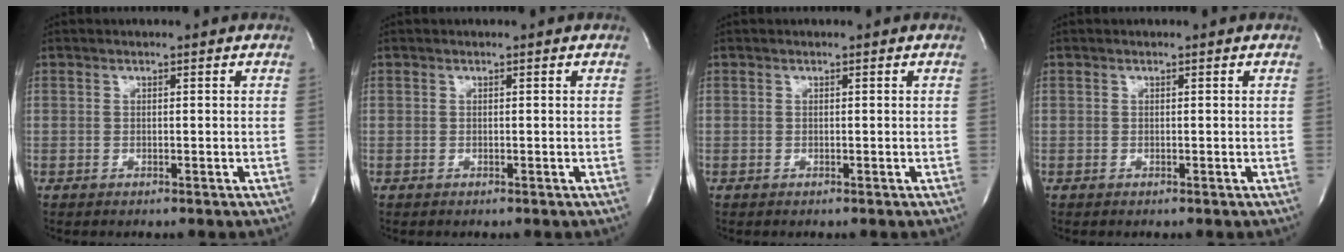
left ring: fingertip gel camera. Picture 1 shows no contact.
{"total": 0.0}
{"total": 0.0}
{"total": 0.0}